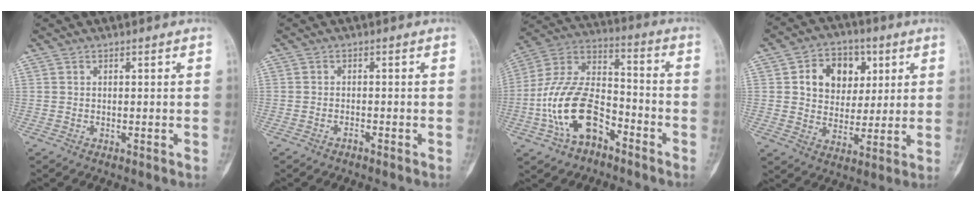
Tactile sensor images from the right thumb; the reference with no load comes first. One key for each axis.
{"total": 0.8, "fx": -0.7, "fy": 0.1, "fz": 0.2, "tx": -0.005, "ty": 0.005, "tz": -0.013}
{"total": 17.8, "fx": -7.4, "fy": 10.3, "fz": 12.5, "tx": -0.228, "ty": 0.066, "tz": -0.138}
{"total": 12.0, "fx": 3.8, "fy": 9.4, "fz": 6.5, "tx": -0.049, "ty": -0.005, "tz": 0.063}